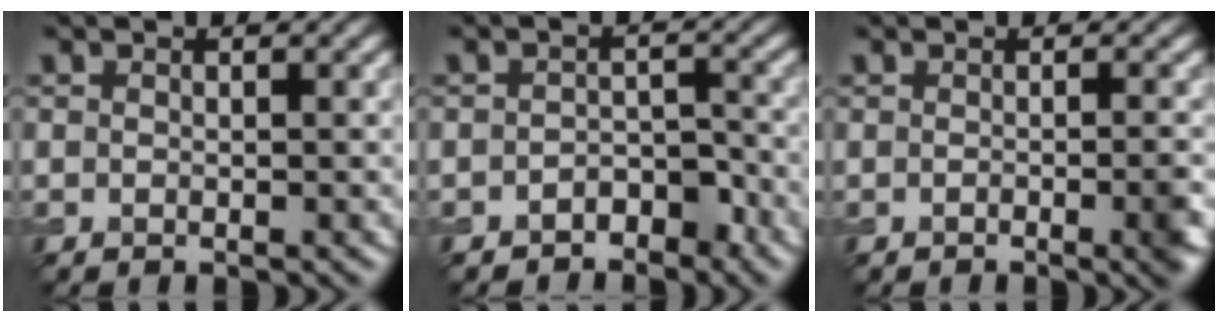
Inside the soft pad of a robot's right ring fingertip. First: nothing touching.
{"total": 2.4, "force": [-2.1, 1.1, 0.6], "torque": [-0.004, 0.010, -0.033]}
{"total": 2.5, "force": [-0.8, 0.7, 2.3], "torque": [-0.024, -0.002, -0.015]}